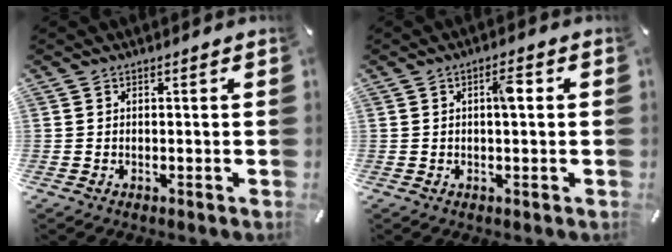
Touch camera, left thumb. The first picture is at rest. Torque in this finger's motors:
{"motor_torque": [0.54, 0.77, 0.34, -0.40, 0.09]}